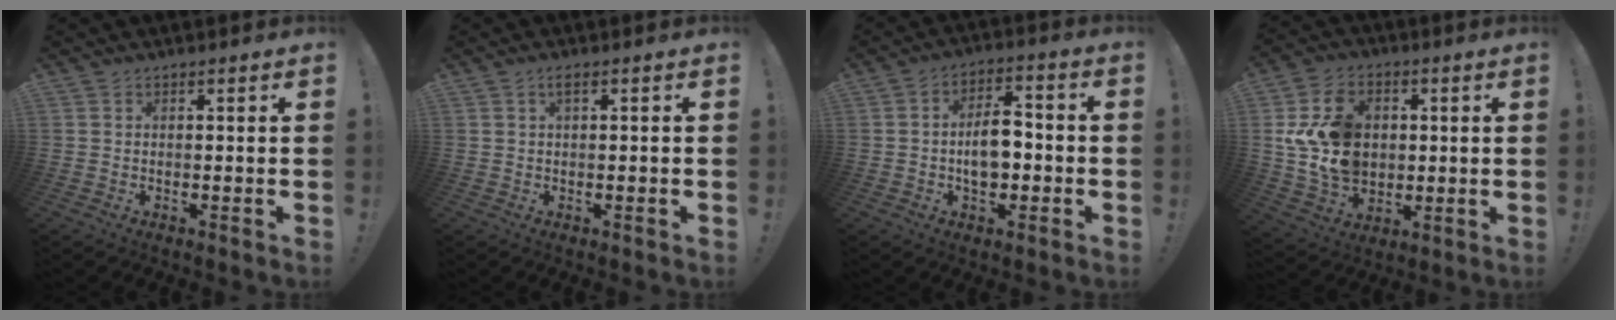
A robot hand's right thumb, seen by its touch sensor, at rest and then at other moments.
{"total": 1.4, "force": [0.6, 0.0, 1.2], "torque": [-0.019, 0.001, 0.008]}
{"total": 9.5, "force": [-1.3, 6.0, 7.2], "torque": [-0.119, 0.012, -0.026]}
{"total": 16.4, "force": [2.3, 12.6, 10.3], "torque": [-0.191, -0.010, 0.045]}